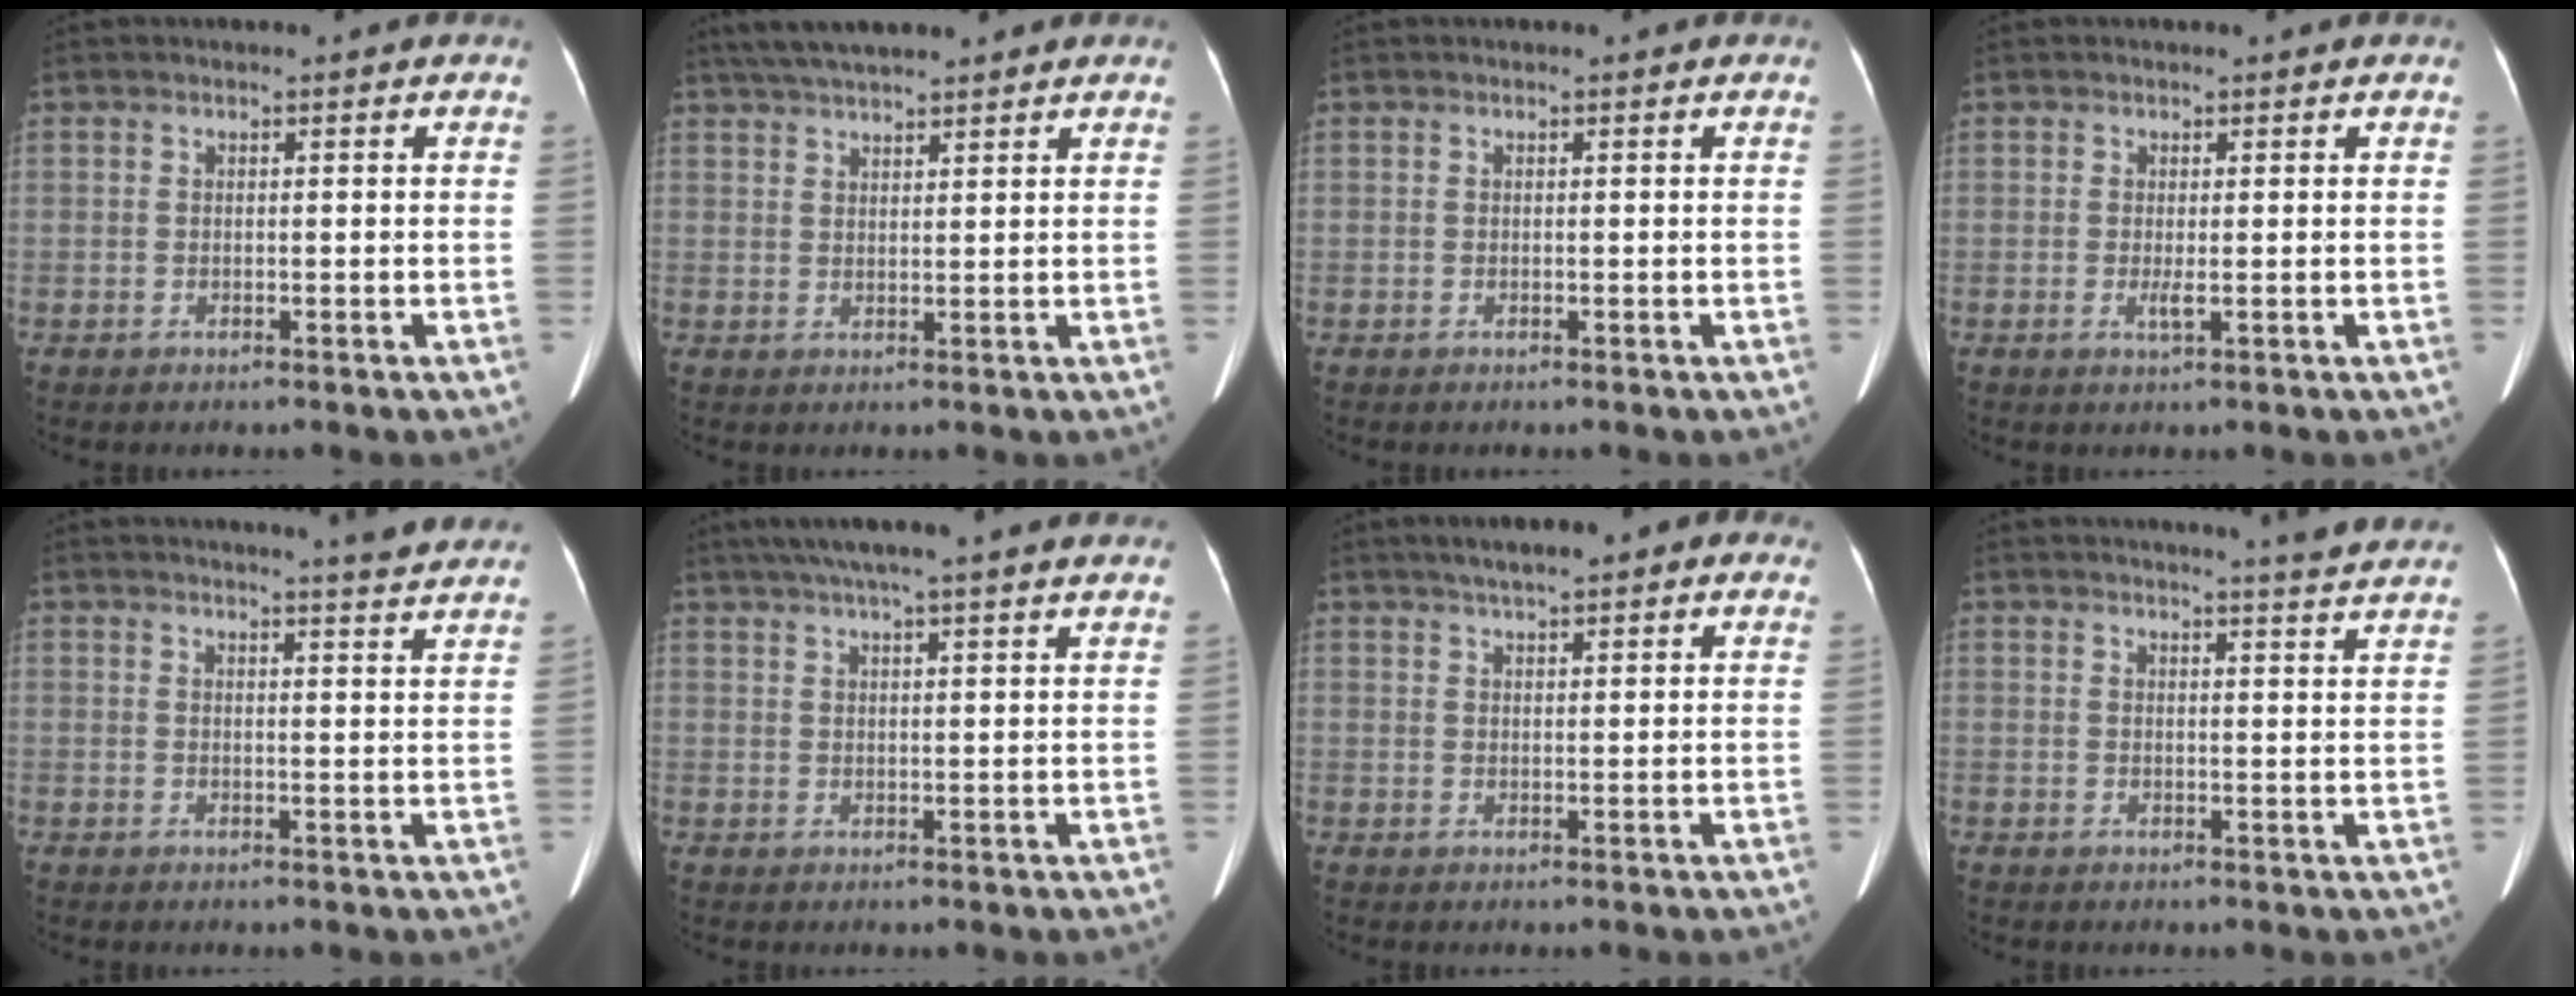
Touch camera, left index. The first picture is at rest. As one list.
[{"total": 7.8, "force": [6.7, 1.0, 3.8], "torque": [-0.060, 0.036, 0.109]}, {"total": 0.0}, {"total": 1.3, "force": [-0.1, 0.1, 1.3], "torque": [-0.027, -0.004, -0.001]}, {"total": 9.0, "force": [8.5, -0.8, 2.9], "torque": [-0.039, -0.015, 0.085]}, {"total": 15.2, "force": [12.8, 0.0, 8.2], "torque": [-0.133, 0.039, 0.165]}, {"total": 7.4, "force": [5.6, 1.6, 4.5], "torque": [-0.056, 0.028, 0.076]}, {"total": 9.5, "force": [9.0, -1.1, 2.9], "torque": [-0.039, -0.025, 0.089]}]